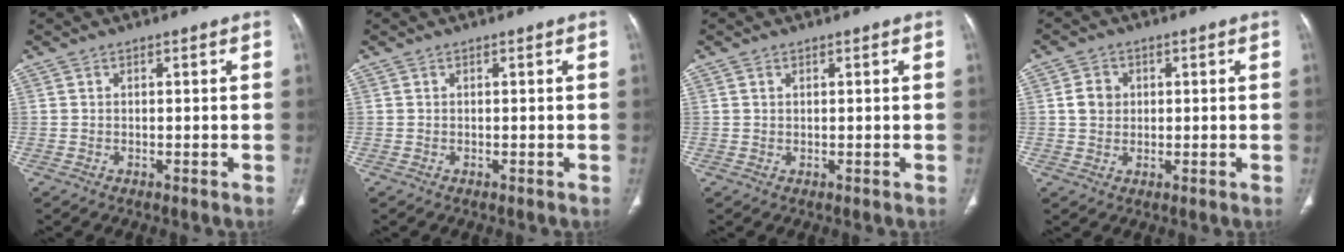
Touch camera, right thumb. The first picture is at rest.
{"total": 0.0}
{"total": 0.7, "force": [0.4, 0.4, 0.3], "torque": [-0.005, -0.002, 0.007]}
{"total": 4.0, "force": [0.7, 3.5, 1.7], "torque": [-0.016, 0.002, 0.011]}